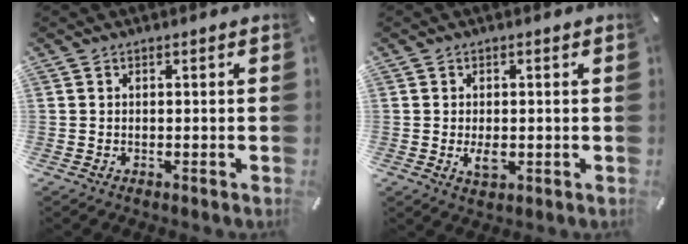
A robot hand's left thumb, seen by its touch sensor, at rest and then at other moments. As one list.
[{"total": 3.4, "force": [-0.4, 1.9, 2.7], "torque": [-0.056, -0.007, -0.010]}]